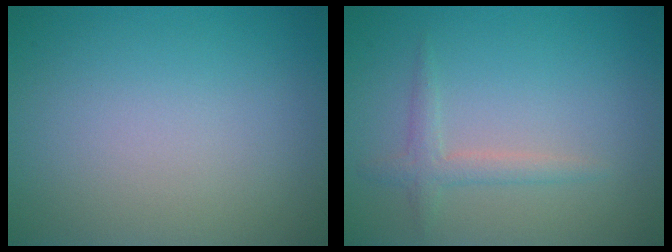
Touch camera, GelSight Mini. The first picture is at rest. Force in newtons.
{"total": 1.7, "press": 1.7, "slide": 0.1}